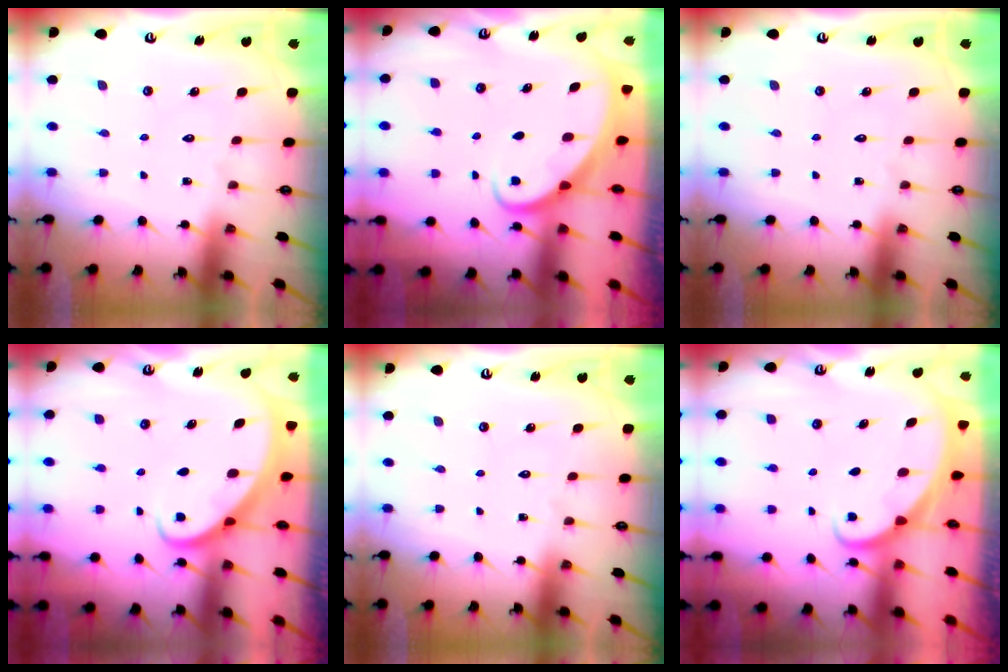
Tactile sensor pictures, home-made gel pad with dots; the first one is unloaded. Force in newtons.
{"total": 2.2, "press": 2.2, "slide": 0.3}
{"total": 0.0}
{"total": 2.7, "press": 2.7, "slide": 0.2}
{"total": 0.0}
{"total": 1.8, "press": 1.8, "slide": 0.1}